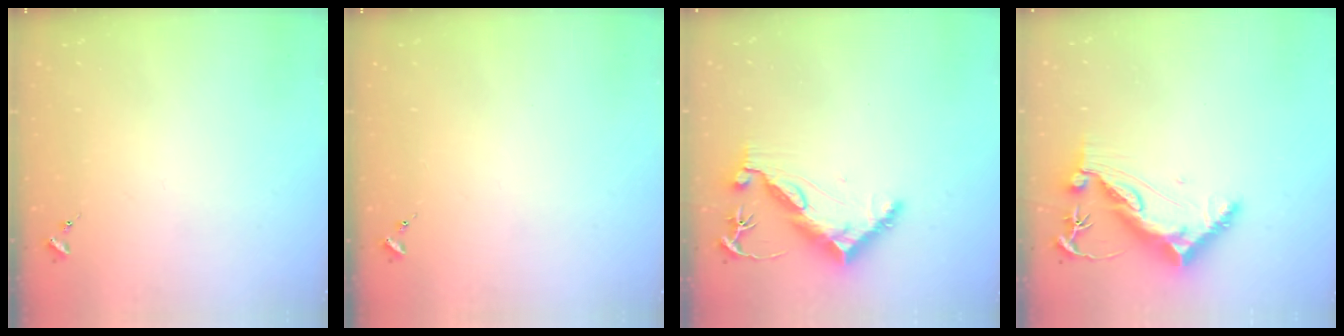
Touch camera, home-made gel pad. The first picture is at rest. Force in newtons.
{"total": 0.0}
{"total": 10.5, "press": 10.4, "slide": 1.1}
{"total": 9.9, "press": 9.8, "slide": 1.1}